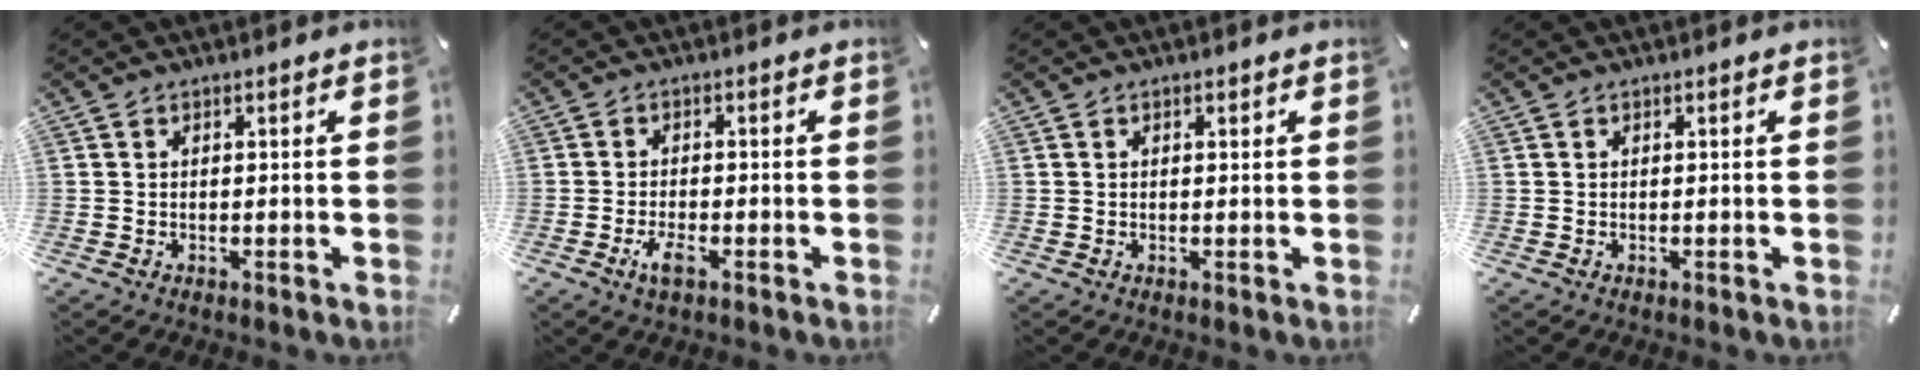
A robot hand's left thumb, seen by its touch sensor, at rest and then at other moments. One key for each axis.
{"total": 3.7, "fx": -1.9, "fy": 1.4, "fz": 2.8, "tx": -0.063, "ty": 0.001, "tz": -0.037}
{"total": 0.7, "fx": 0.2, "fy": 0.5, "fz": 0.5, "tx": -0.010, "ty": 0.003, "tz": 0.002}
{"total": 0.0}